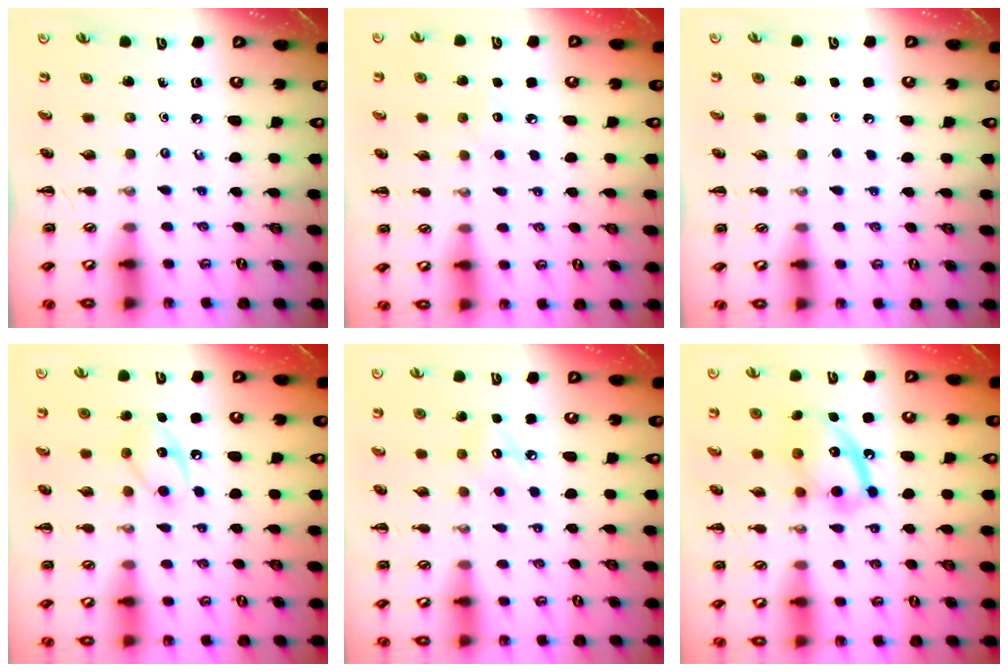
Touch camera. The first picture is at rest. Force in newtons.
{"total": 5.9, "press": 5.8, "slide": 1.2}
{"total": 1.8, "press": 1.7, "slide": 0.1}
{"total": 9.7, "press": 9.7, "slide": 0.7}
{"total": 6.1, "press": 6.0, "slide": 0.9}
{"total": 12.9, "press": 12.8, "slide": 1.5}